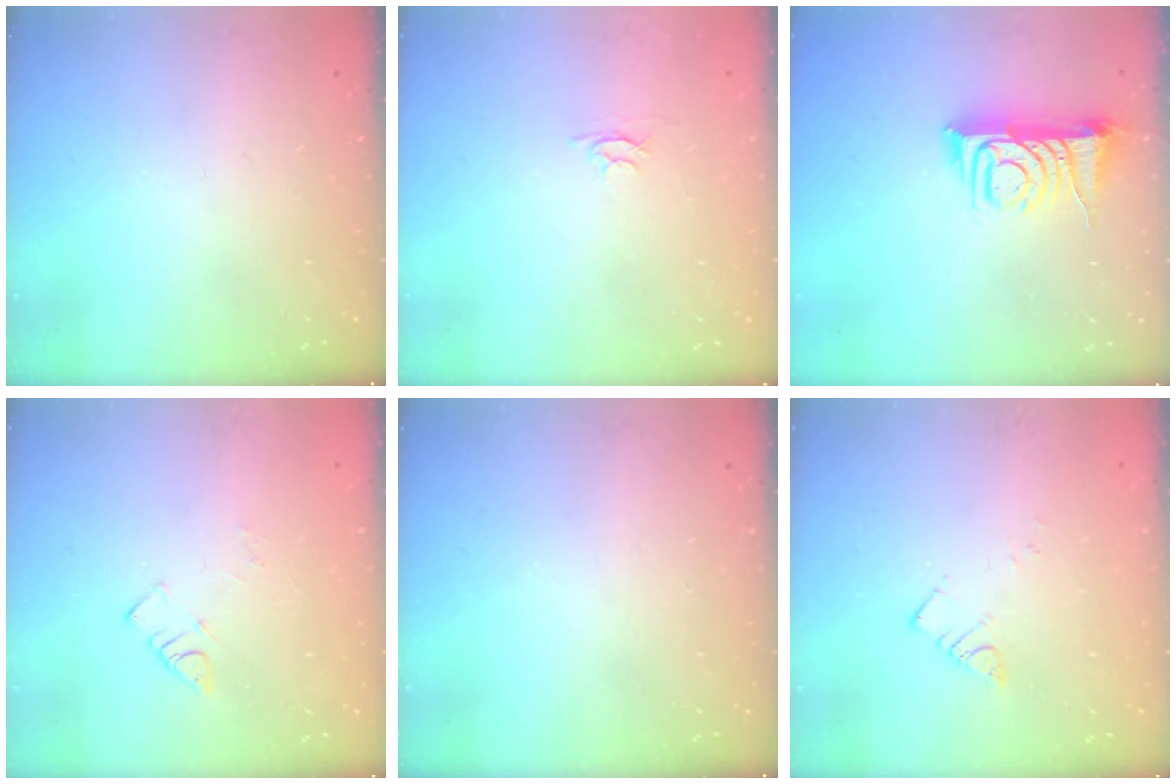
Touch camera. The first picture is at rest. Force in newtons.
{"total": 2.4, "press": 2.4, "slide": 0.3}
{"total": 9.4, "press": 9.4, "slide": 1.1}
{"total": 4.0, "press": 4.0, "slide": 0.4}
{"total": 0.0}
{"total": 4.0, "press": 4.0, "slide": 0.1}